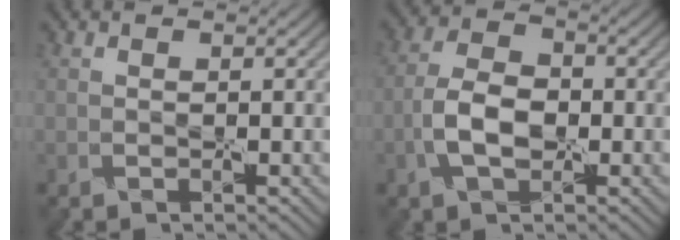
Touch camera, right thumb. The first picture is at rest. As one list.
[{"total": 4.9, "force": [-1.7, 2.8, 3.7], "torque": [-0.077, 0.012, -0.042]}]